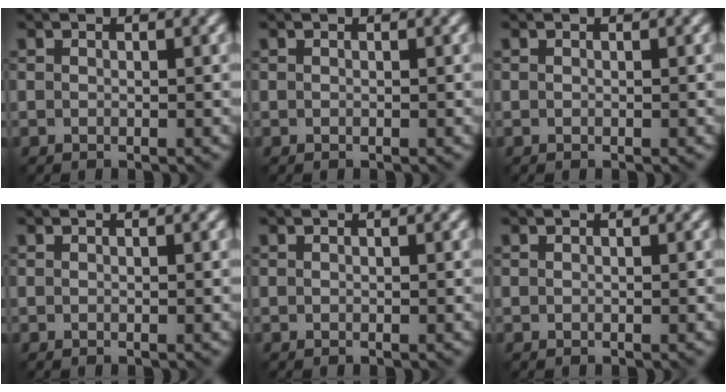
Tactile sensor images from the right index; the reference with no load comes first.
{"total": 0.0}
{"total": 0.0}
{"total": 0.0}
{"total": 0.0}
{"total": 0.0}